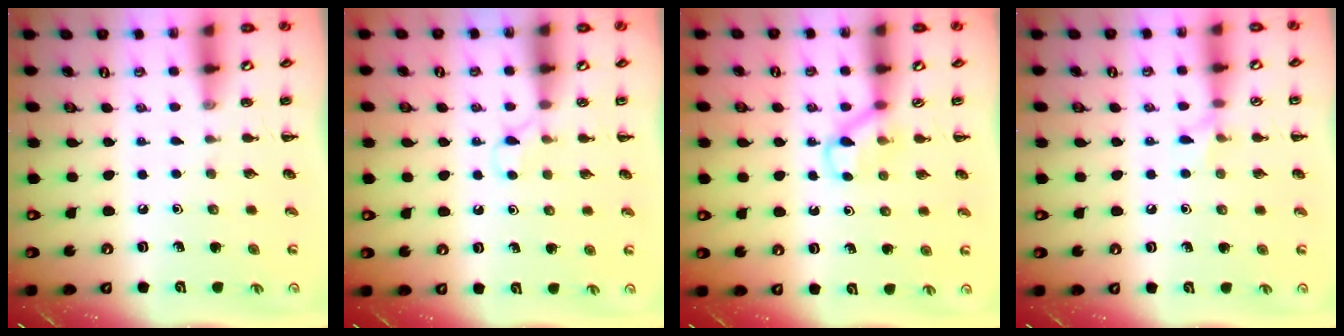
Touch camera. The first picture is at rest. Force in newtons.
{"total": 2.6, "press": 2.4, "slide": 0.9}
{"total": 4.6, "press": 4.3, "slide": 1.4}
{"total": 5.3, "press": 4.9, "slide": 1.9}